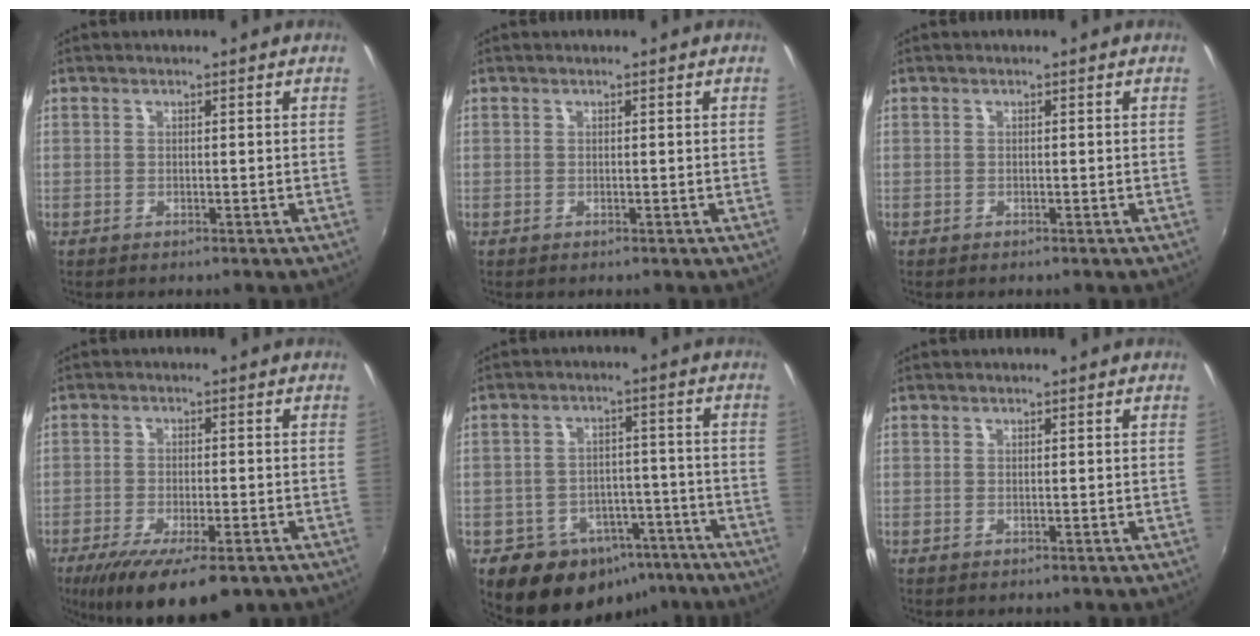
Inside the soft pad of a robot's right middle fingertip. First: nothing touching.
{"total": 0.0}
{"total": 0.0}
{"total": 12.9, "force": [-8.3, 4.1, 8.9], "torque": [-0.176, -0.039, -0.132]}
{"total": 14.0, "force": [-8.5, 9.9, 5.0], "torque": [-0.103, 0.028, -0.093]}
{"total": 0.0}